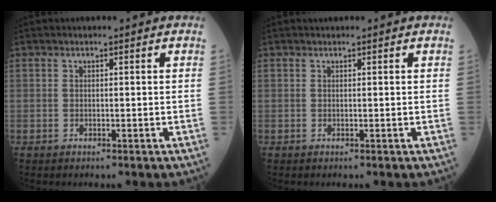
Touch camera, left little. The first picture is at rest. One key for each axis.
{"total": 0.0}